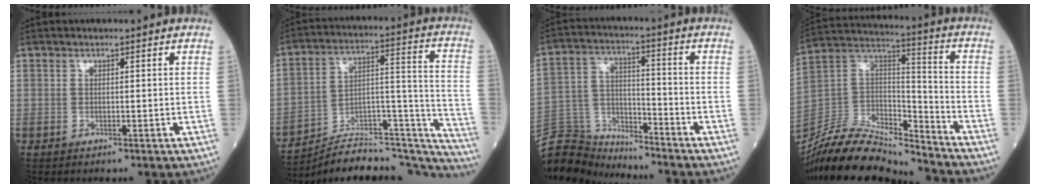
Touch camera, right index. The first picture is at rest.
{"total": 26.2, "force": [-24.8, 4.7, 6.7], "torque": [-0.056, 0.048, -0.357]}
{"total": 11.2, "force": [-11.1, 1.5, -0.2], "torque": [-0.001, 0.028, -0.216]}
{"total": 19.8, "force": [-18.6, 3.0, 6.0], "torque": [-0.124, 0.028, -0.336]}